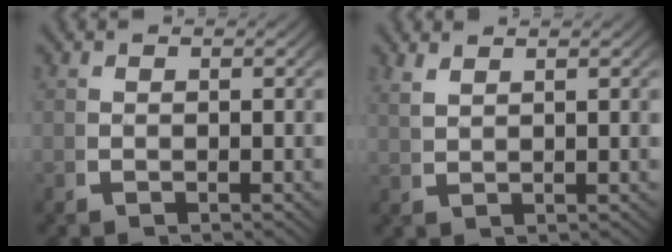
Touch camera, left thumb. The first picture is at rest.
{"total": 1.9, "force": [1.8, -0.2, 0.7], "torque": [-0.011, 0.006, 0.041]}